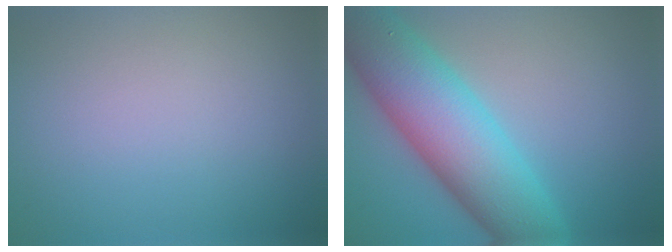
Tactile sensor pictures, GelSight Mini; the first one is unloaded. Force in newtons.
{"total": 10.3, "press": 10.3, "slide": 0.2}